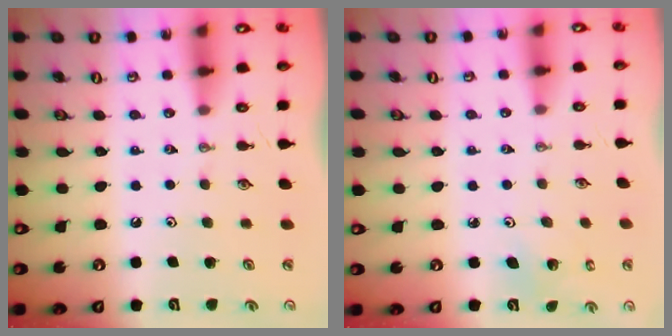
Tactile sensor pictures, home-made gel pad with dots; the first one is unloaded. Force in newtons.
{"total": 2.7, "press": 2.7, "slide": 0.2}